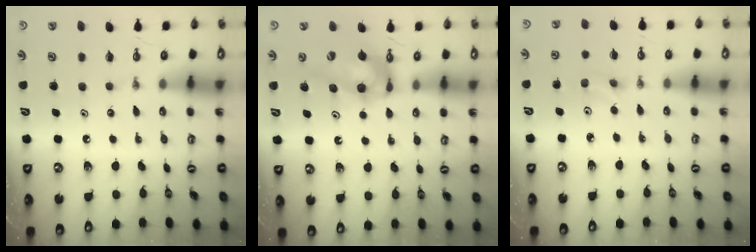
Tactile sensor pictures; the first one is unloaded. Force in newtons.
{"total": 11.0, "press": 10.9, "slide": 1.1}
{"total": 2.5, "press": 2.4, "slide": 0.7}